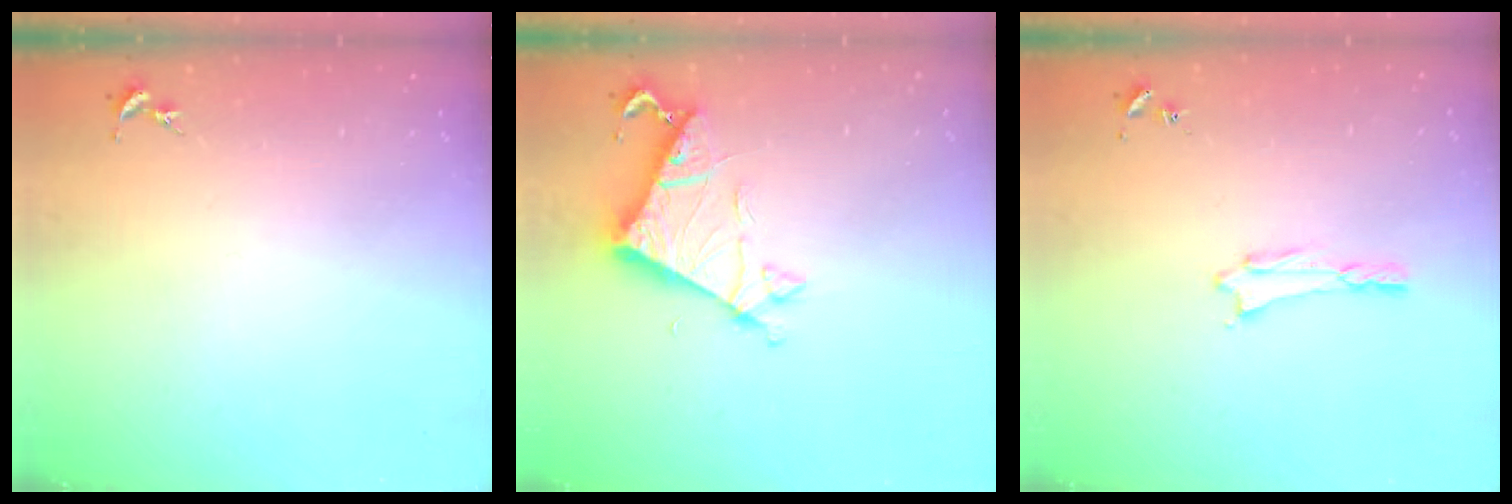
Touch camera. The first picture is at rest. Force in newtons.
{"total": 6.7, "press": 6.7, "slide": 0.6}
{"total": 0.8, "press": 0.8, "slide": 0.1}